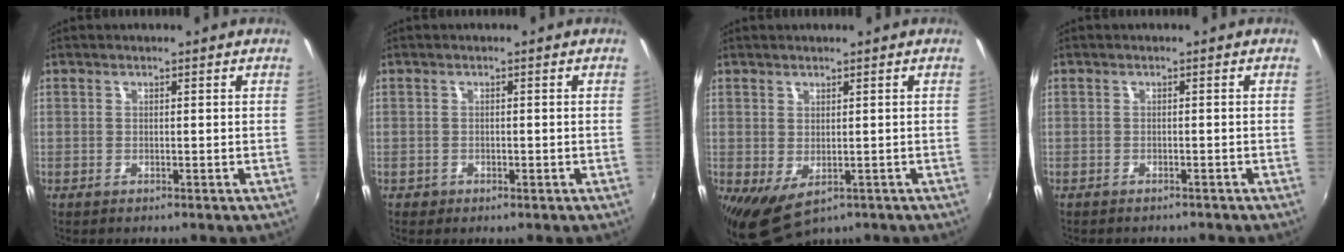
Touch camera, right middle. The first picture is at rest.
{"total": 0.9, "force": [-0.4, 0.7, 0.3], "torque": [-0.008, -0.005, -0.007]}
{"total": 4.5, "force": [-0.8, 2.6, 3.6], "torque": [-0.063, -0.017, -0.004]}
{"total": 1.5, "force": [-1.5, 0.3, 0.4], "torque": [-0.013, -0.008, -0.022]}